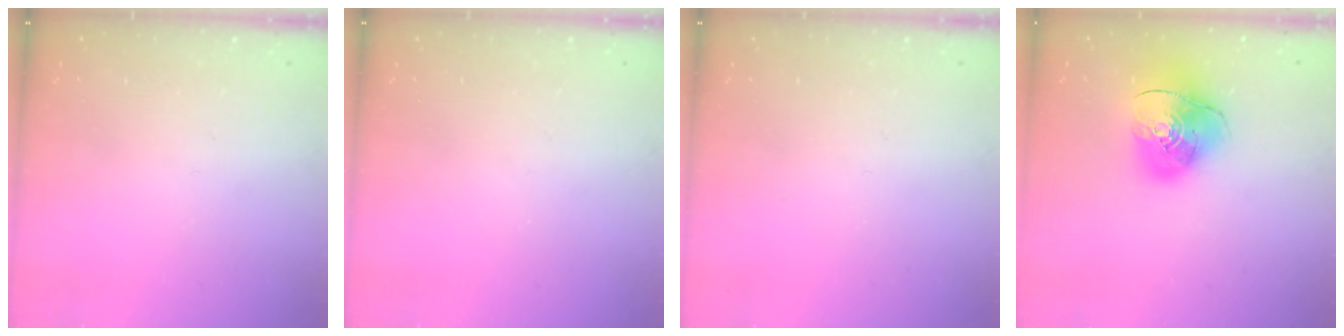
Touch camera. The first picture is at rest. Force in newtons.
{"total": 0.0}
{"total": 0.0}
{"total": 12.3, "press": 12.2, "slide": 1.9}